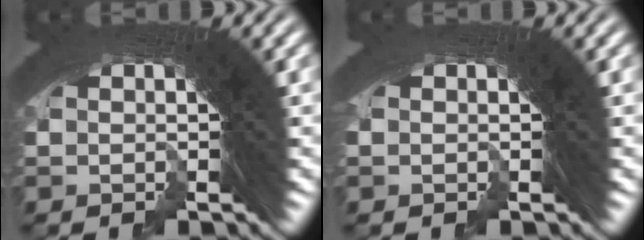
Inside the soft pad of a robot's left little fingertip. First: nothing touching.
{"total": 0.5, "force": [-0.3, -0.1, -0.4], "torque": [0.003, -0.001, -0.003]}